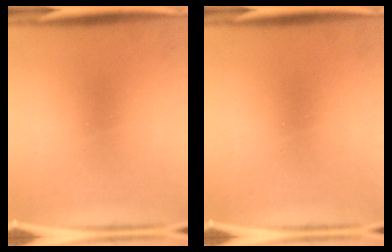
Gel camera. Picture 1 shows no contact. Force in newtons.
{"total": 0.0}